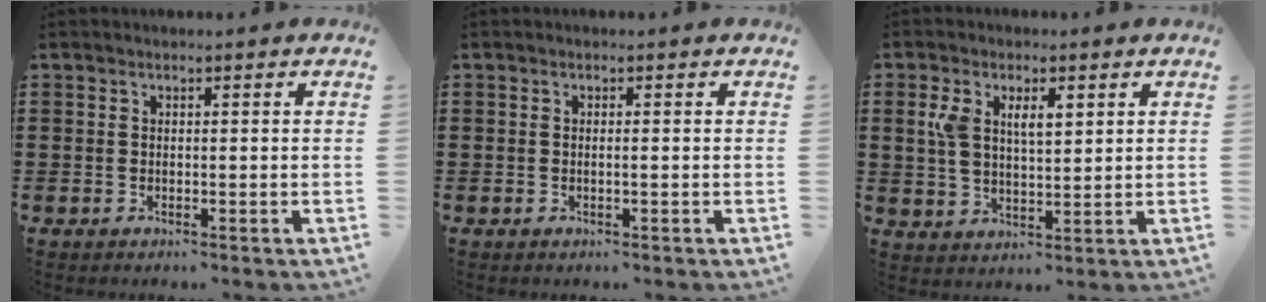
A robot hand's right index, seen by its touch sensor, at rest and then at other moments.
{"total": 0.7, "force": [-0.1, -0.1, 0.6], "torque": [-0.012, -0.004, -0.002]}
{"total": 5.8, "force": [2.1, 2.9, 4.5], "torque": [-0.098, 0.009, 0.037]}